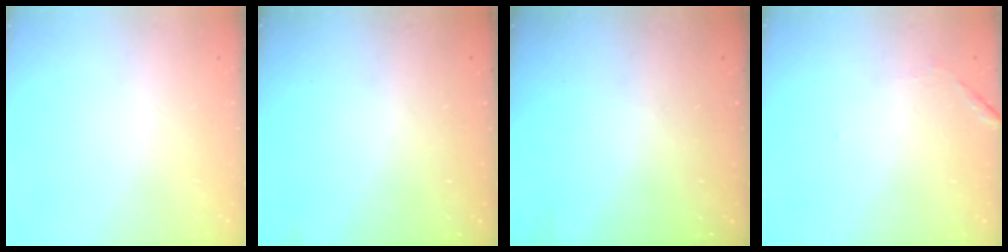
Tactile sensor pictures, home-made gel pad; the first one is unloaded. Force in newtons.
{"total": 3.3, "press": 3.3, "slide": 0.1}
{"total": 3.0, "press": 3.0, "slide": 0.1}
{"total": 6.7, "press": 6.7, "slide": 0.3}